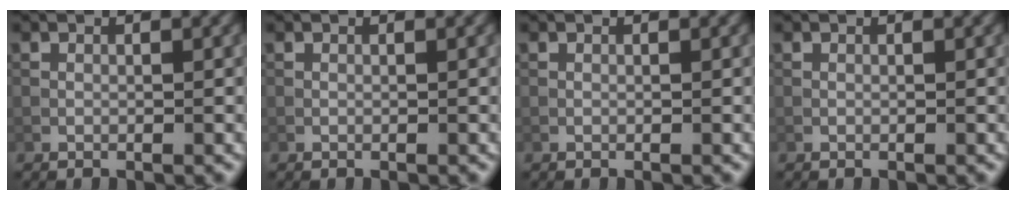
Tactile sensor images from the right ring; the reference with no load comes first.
{"total": 0.0}
{"total": 0.0}
{"total": 0.0}